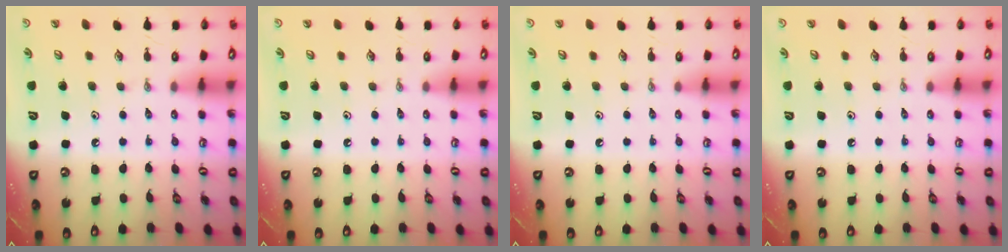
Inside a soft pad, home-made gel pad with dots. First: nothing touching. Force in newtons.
{"total": 0.0}
{"total": 0.0}
{"total": 0.0}